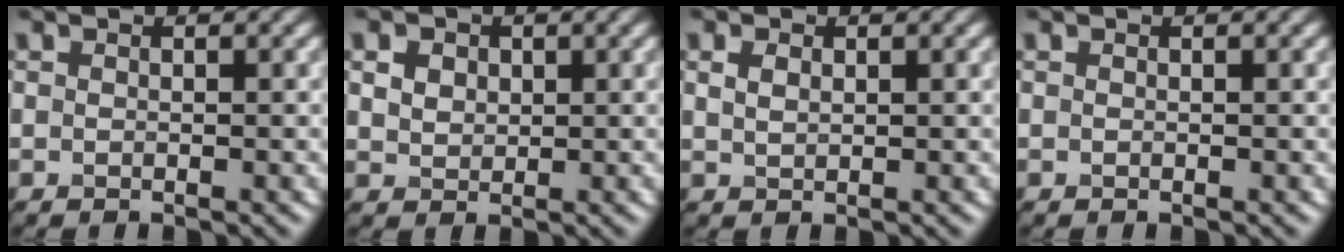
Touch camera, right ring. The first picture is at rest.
{"total": 3.3, "force": [1.6, 2.4, 1.7], "torque": [-0.041, 0.011, 0.024]}
{"total": 1.3, "force": [0.6, 0.8, 0.8], "torque": [-0.018, 0.000, 0.013]}
{"total": 0.0}